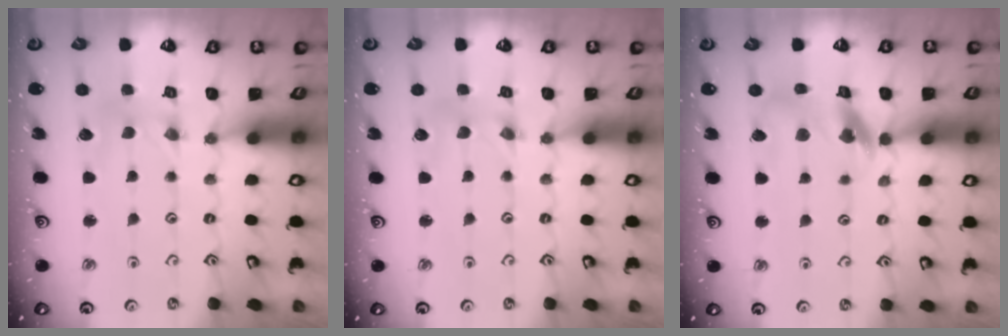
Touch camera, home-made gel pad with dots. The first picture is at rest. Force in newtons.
{"total": 1.8, "press": 1.8, "slide": 0.3}
{"total": 12.7, "press": 12.6, "slide": 1.6}